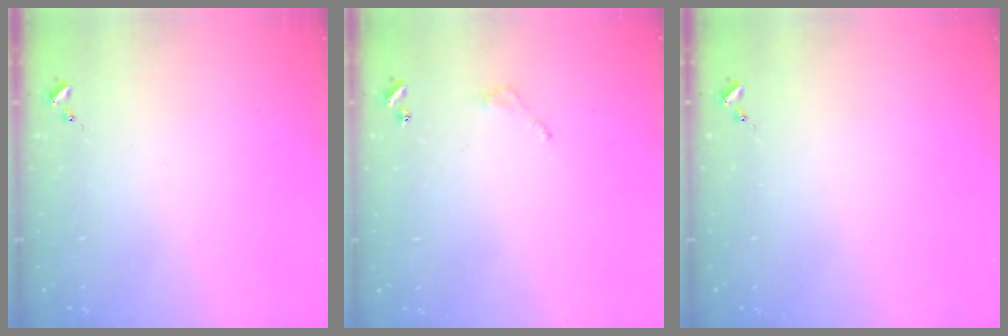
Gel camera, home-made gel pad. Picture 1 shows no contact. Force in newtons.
{"total": 3.1, "press": 3.0, "slide": 0.3}
{"total": 0.0}